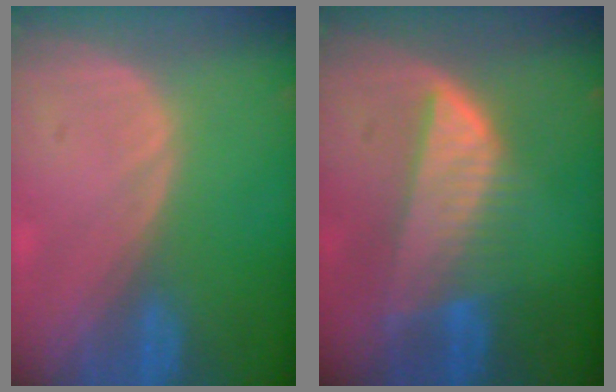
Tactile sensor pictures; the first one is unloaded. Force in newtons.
{"total": 7.7, "press": 6.9, "slide": 3.5}